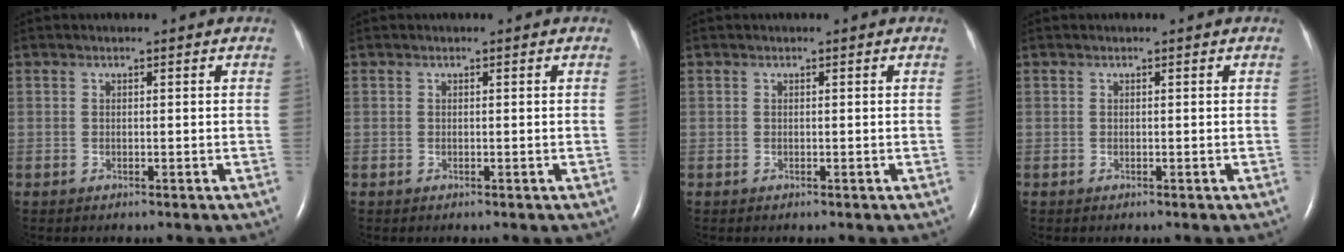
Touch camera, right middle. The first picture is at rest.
{"total": 0.0}
{"total": 0.0}
{"total": 0.0}